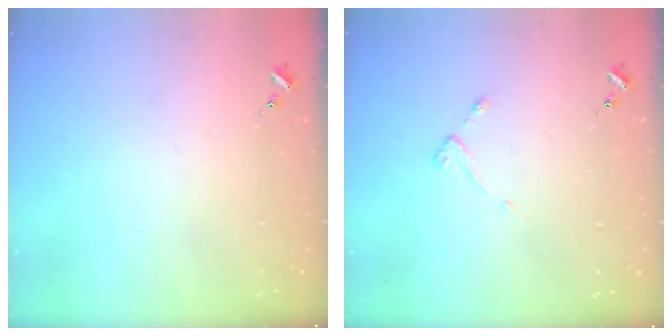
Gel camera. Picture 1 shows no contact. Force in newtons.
{"total": 2.6, "press": 2.6, "slide": 0.5}